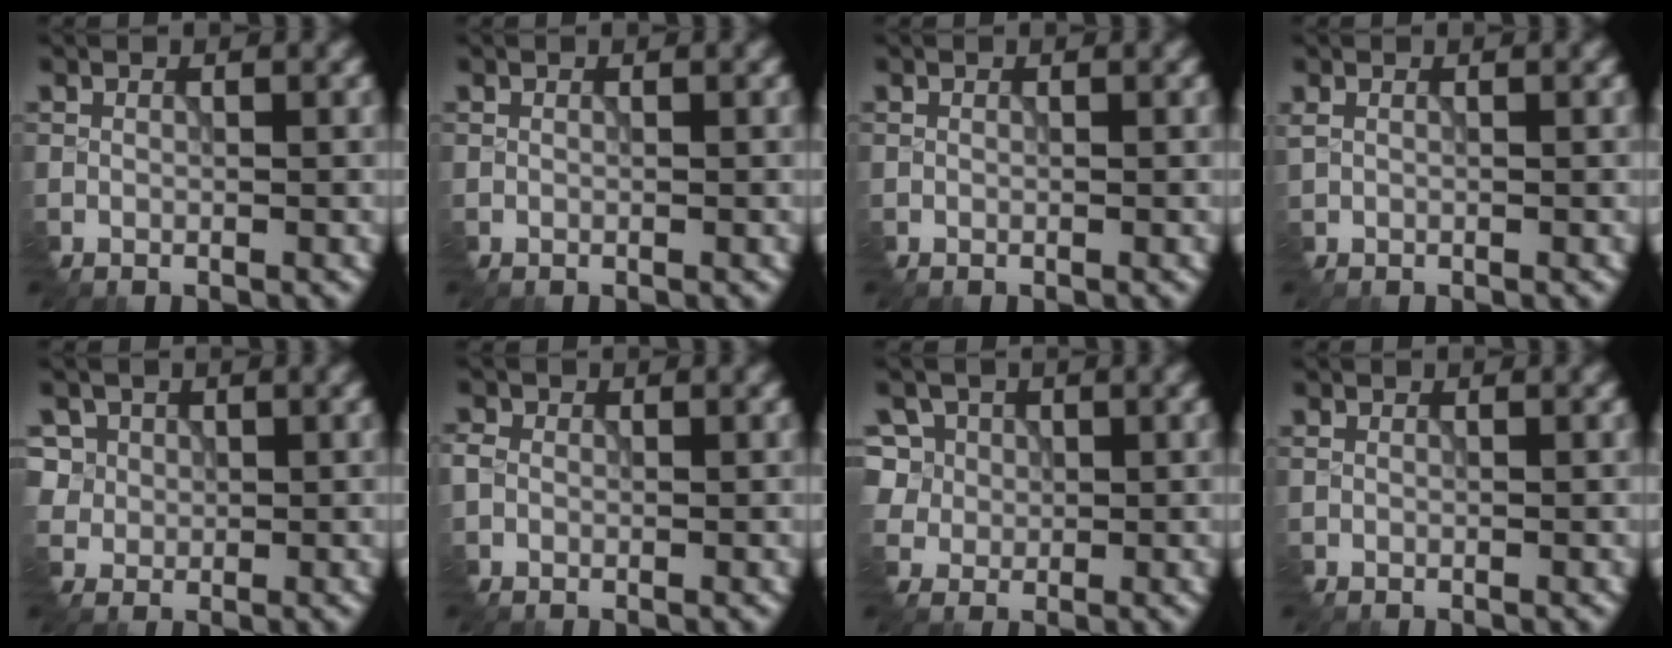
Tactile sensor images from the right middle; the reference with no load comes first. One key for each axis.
{"total": 0.0}
{"total": 0.0}
{"total": 0.9, "fx": 0.4, "fy": 0.4, "fz": 0.6, "tx": -0.018, "ty": 0.000, "tz": 0.013}
{"total": 3.9, "fx": 1.6, "fy": 3.4, "fz": 1.2, "tx": -0.045, "ty": -0.002, "tz": 0.027}
{"total": 1.6, "fx": -0.2, "fy": 1.4, "fz": 0.7, "tx": -0.018, "ty": 0.000, "tz": -0.008}
{"total": 6.6, "fx": 2.6, "fy": 5.5, "fz": 2.6, "tx": -0.067, "ty": 0.021, "tz": 0.028}
{"total": 0.6, "fx": 0.1, "fy": 0.4, "fz": 0.4, "tx": -0.009, "ty": -0.001, "tz": 0.005}